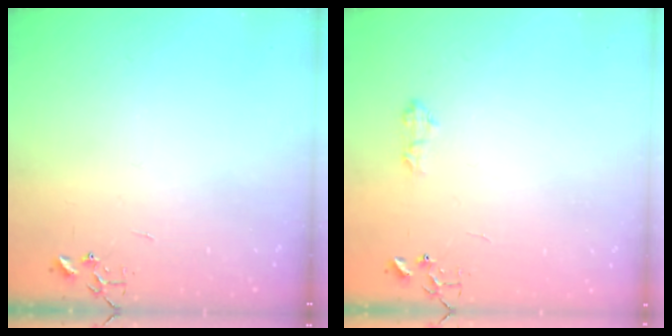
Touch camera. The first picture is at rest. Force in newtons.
{"total": 5.9, "press": 5.9, "slide": 0.8}